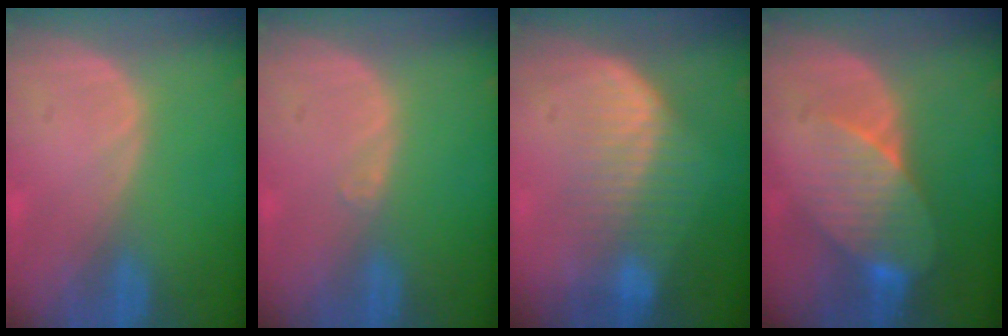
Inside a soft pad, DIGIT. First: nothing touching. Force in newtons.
{"total": 0.6, "press": 0.5, "slide": 0.4}
{"total": 7.2, "press": 6.6, "slide": 2.8}
{"total": 8.2, "press": 7.3, "slide": 3.6}